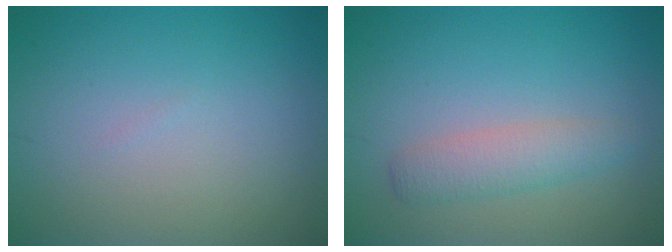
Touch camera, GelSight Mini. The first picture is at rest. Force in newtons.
{"total": 2.6, "press": 2.6, "slide": 0.0}